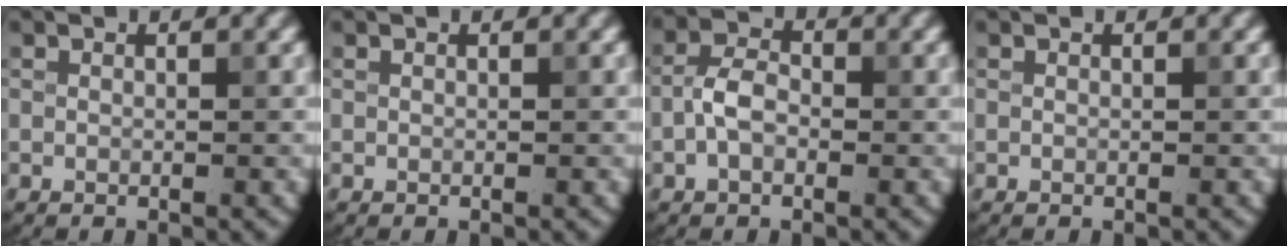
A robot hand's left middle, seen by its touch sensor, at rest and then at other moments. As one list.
[{"total": 0.0}, {"total": 2.9, "force": [-0.9, 1.8, 2.1], "torque": [-0.040, 0.008, -0.025]}, {"total": 0.0}]